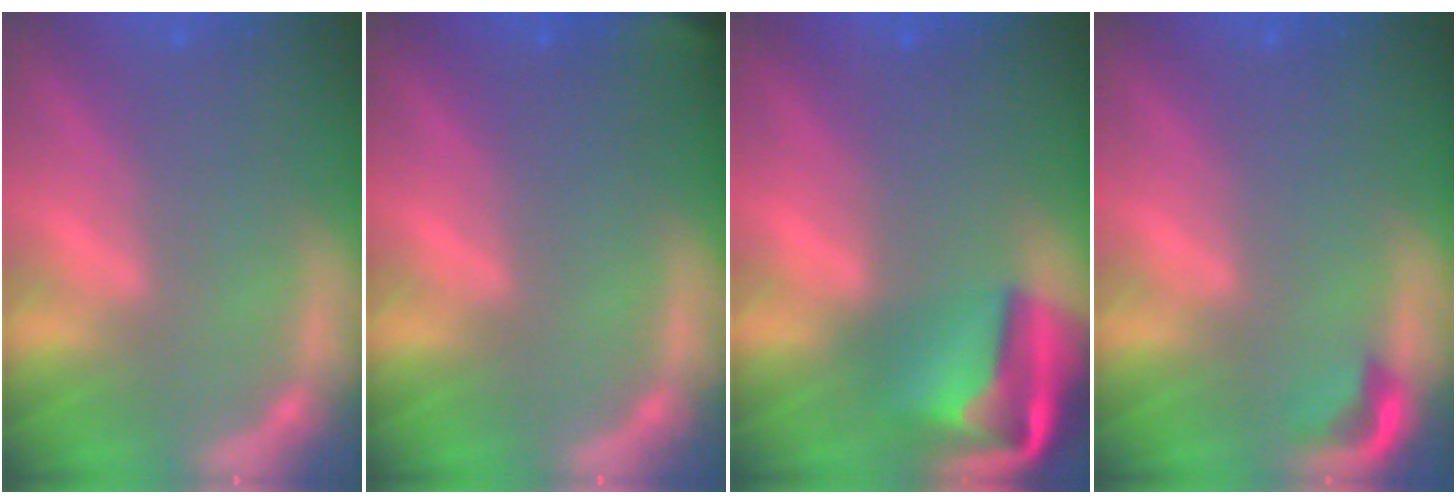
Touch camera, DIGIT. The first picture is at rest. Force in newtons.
{"total": 1.9}
{"total": 8.4}
{"total": 1.9}